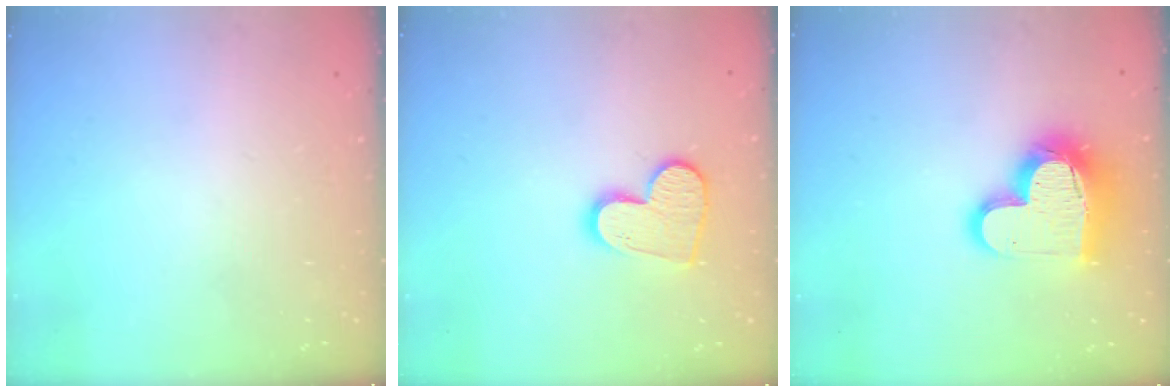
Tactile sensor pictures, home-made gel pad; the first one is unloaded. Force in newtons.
{"total": 12.2, "press": 12.2, "slide": 1.1}
{"total": 16.6, "press": 16.5, "slide": 1.5}